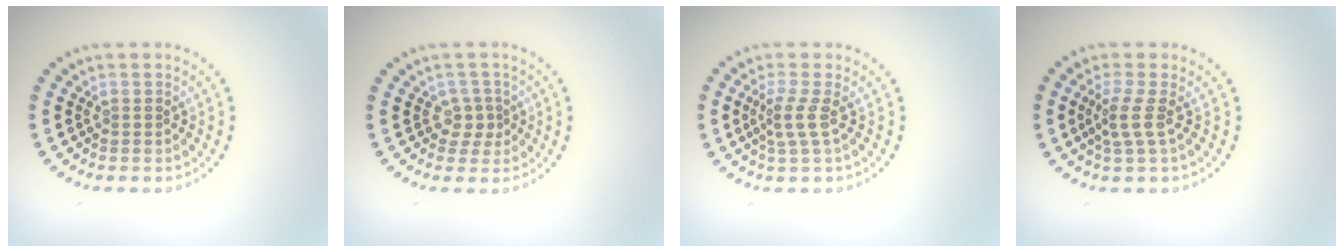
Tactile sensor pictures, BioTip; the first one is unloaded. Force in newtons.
{"total": 1.7, "press": 1.3, "slide": 1.1}
{"total": 2.2, "press": 1.6, "slide": 1.6}
{"total": 2.1, "press": 1.5, "slide": 1.5}